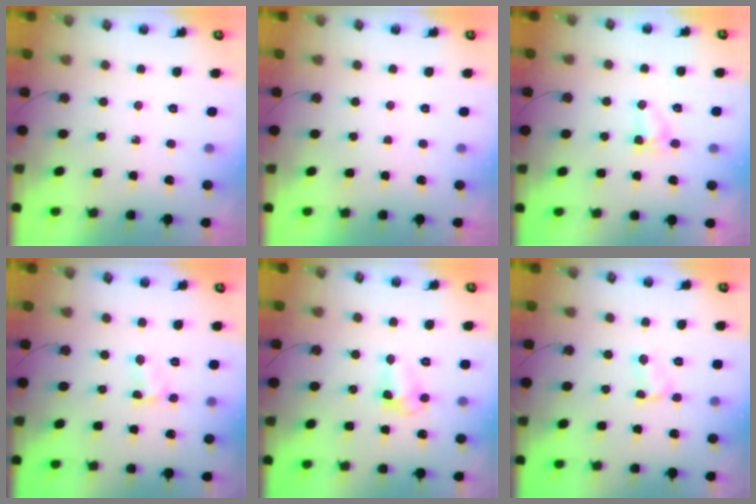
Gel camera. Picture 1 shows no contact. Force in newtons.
{"total": 0.0}
{"total": 5.3, "press": 3.8, "slide": 3.7}
{"total": 2.8, "press": 2.8, "slide": 0.4}
{"total": 7.2, "press": 7.2, "slide": 0.6}
{"total": 3.5, "press": 3.5, "slide": 0.4}